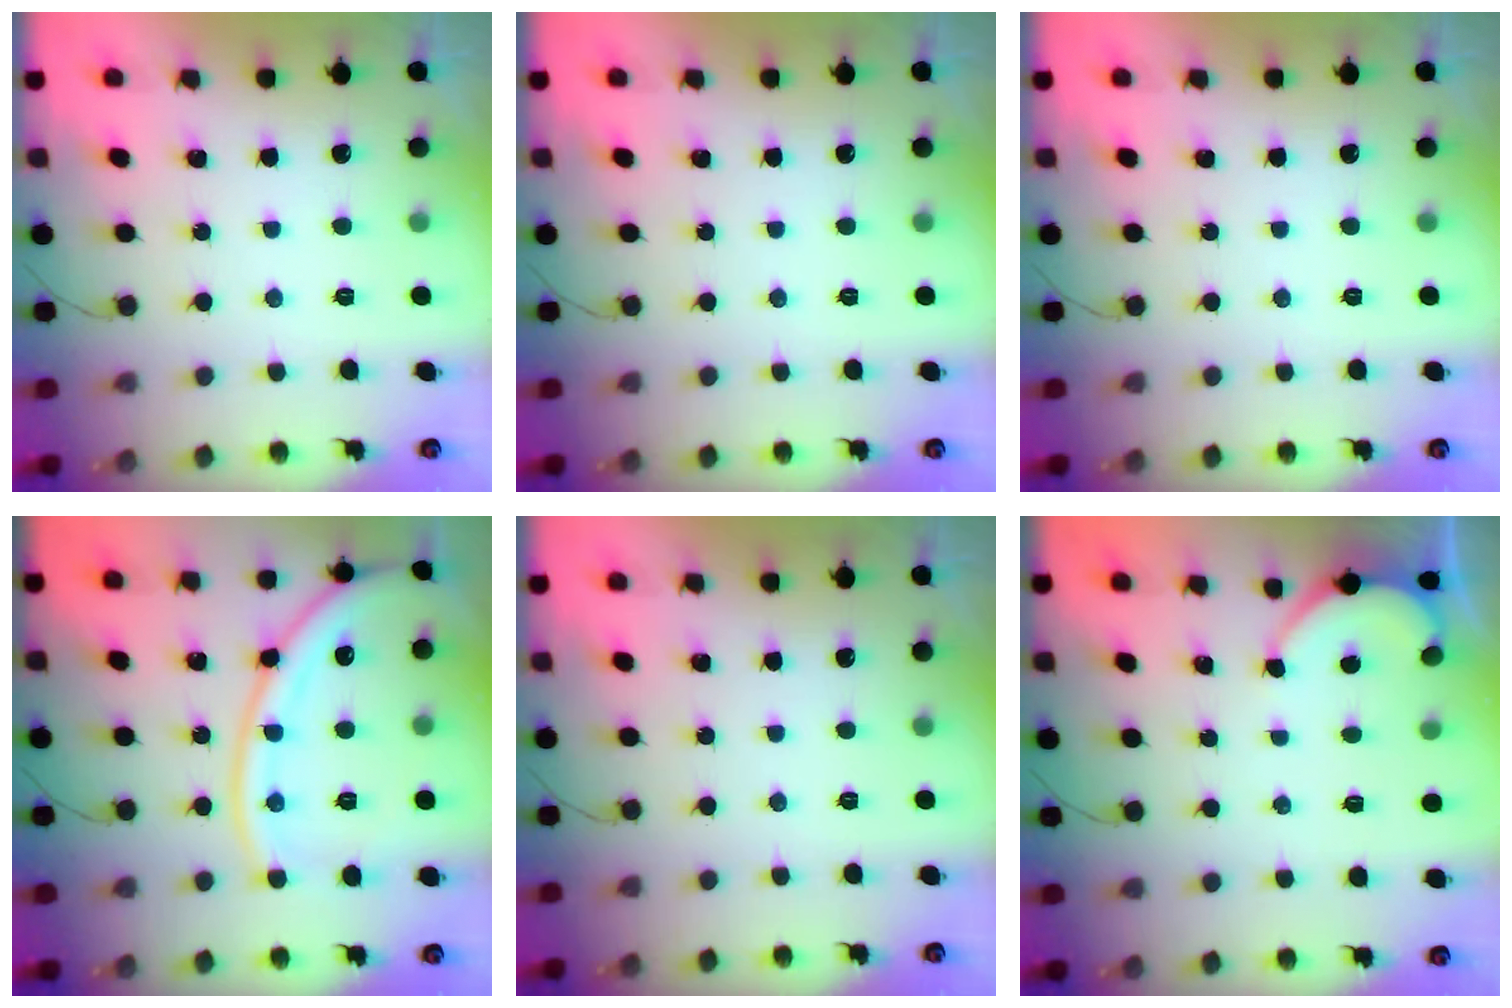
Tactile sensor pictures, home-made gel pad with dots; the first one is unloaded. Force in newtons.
{"total": 0.0}
{"total": 0.0}
{"total": 16.8, "press": 16.7, "slide": 2.0}
{"total": 0.0}
{"total": 2.3, "press": 2.3, "slide": 0.3}